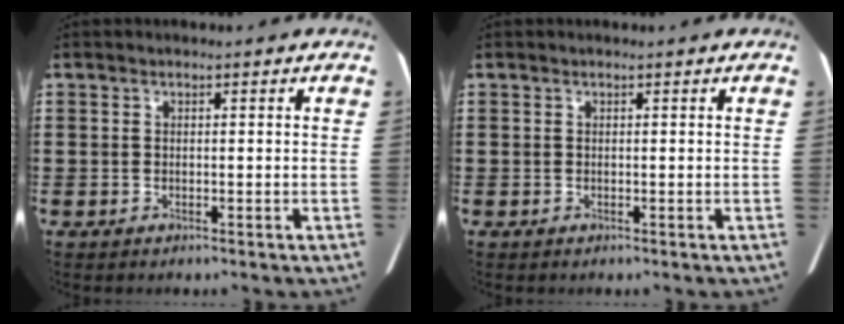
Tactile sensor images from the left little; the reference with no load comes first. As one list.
[{"total": 0.0}]